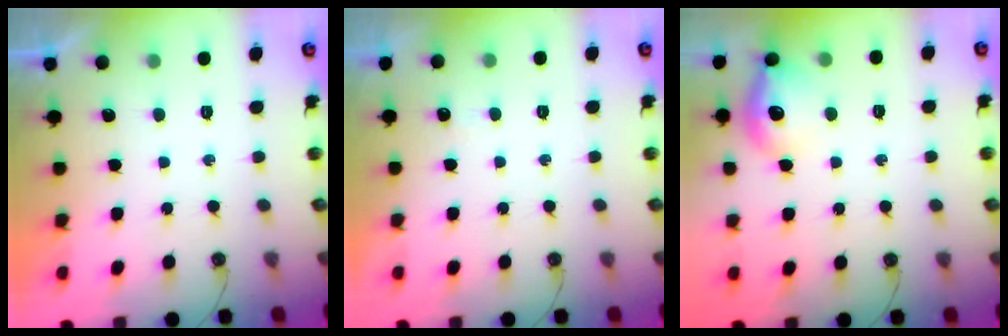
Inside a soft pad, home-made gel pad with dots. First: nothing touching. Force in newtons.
{"total": 2.5, "press": 2.4, "slide": 0.5}
{"total": 13.6, "press": 13.6, "slide": 1.1}